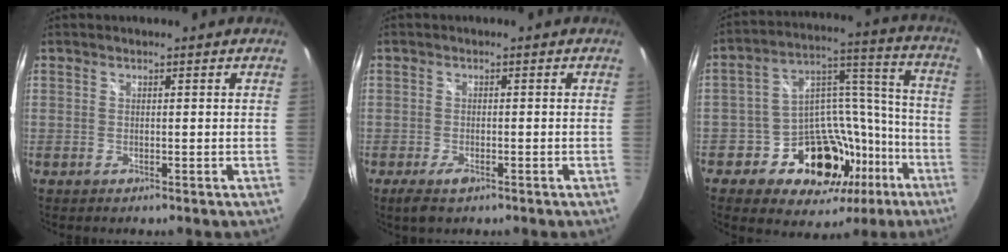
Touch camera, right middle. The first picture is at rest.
{"total": 2.8, "force": [-1.9, 1.2, 1.7], "torque": [-0.041, -0.008, -0.035]}
{"total": 19.7, "force": [-10.6, 14.3, 8.5], "torque": [-0.154, 0.077, -0.134]}